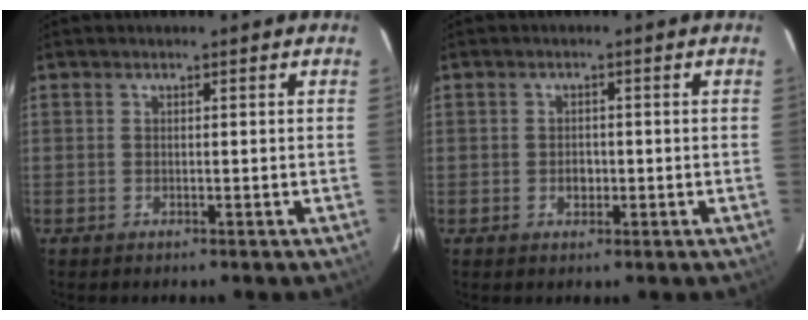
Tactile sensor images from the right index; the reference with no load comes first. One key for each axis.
{"total": 1.9, "fx": -0.5, "fy": 1.6, "fz": 1.0, "tx": -0.019, "ty": 0.005, "tz": -0.006}